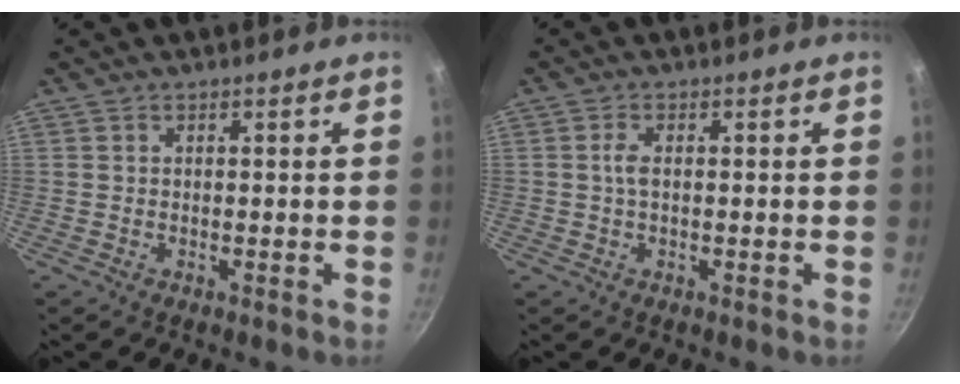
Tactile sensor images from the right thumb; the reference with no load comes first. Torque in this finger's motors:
{"motor_torque": [-0.56, 0.44, 0.20, -0.39, 0.07]}